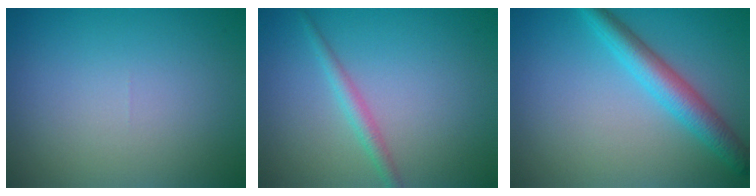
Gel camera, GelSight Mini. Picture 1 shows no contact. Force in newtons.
{"total": 1.6, "press": 1.6, "slide": 0.0}
{"total": 4.0, "press": 4.0, "slide": 0.0}